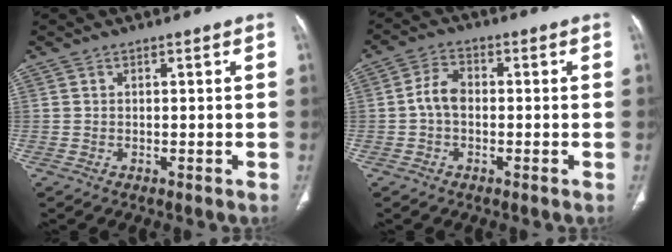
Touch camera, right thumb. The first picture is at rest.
{"total": 4.6, "force": [-0.6, 3.1, 3.3], "torque": [-0.058, 0.015, -0.020]}